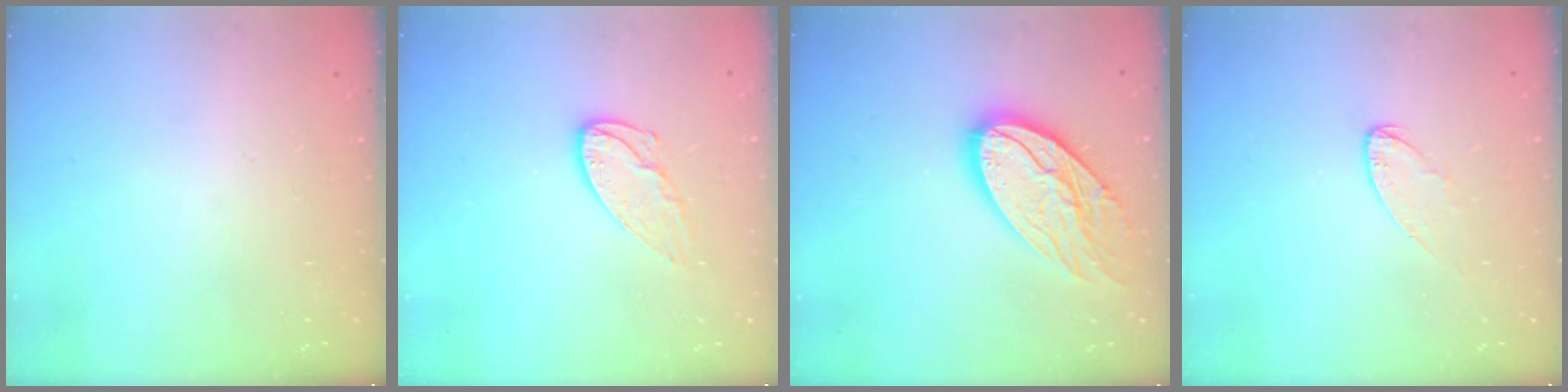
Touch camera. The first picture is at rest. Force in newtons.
{"total": 9.1, "press": 9.1, "slide": 0.5}
{"total": 17.3, "press": 17.3, "slide": 1.4}
{"total": 5.7, "press": 5.7, "slide": 0.4}